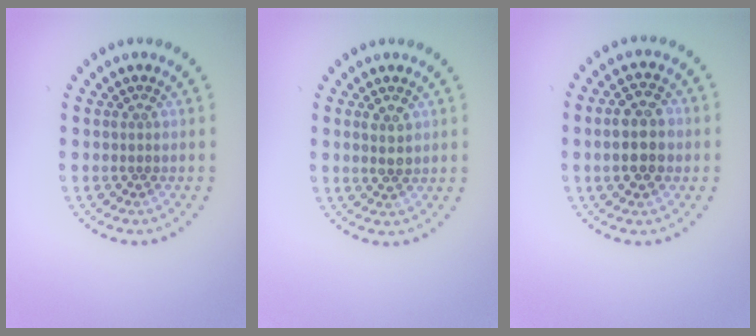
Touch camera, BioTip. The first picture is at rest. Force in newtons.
{"total": 1.8, "press": 1.8, "slide": 0.1}
{"total": 4.4, "press": 4.3, "slide": 0.3}